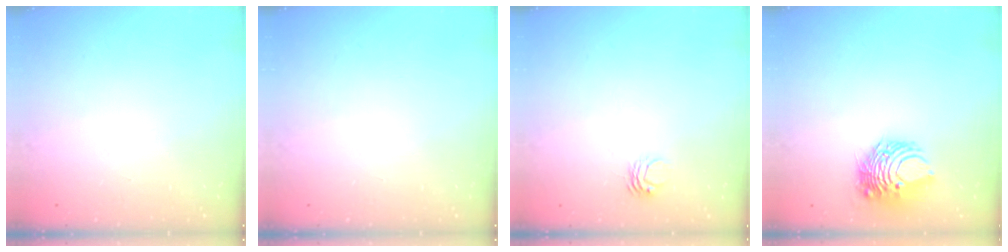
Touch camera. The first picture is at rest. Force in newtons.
{"total": 0.0}
{"total": 2.7, "press": 2.7, "slide": 0.2}
{"total": 8.2, "press": 8.2, "slide": 0.7}